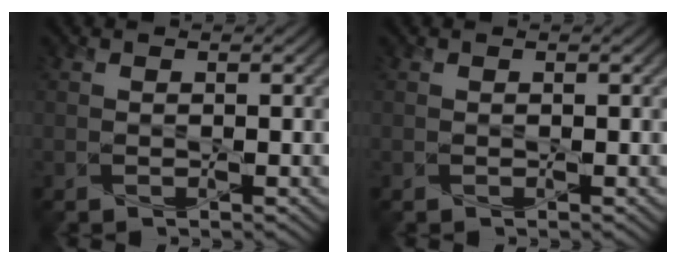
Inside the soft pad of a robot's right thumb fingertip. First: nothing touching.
{"total": 0.0}